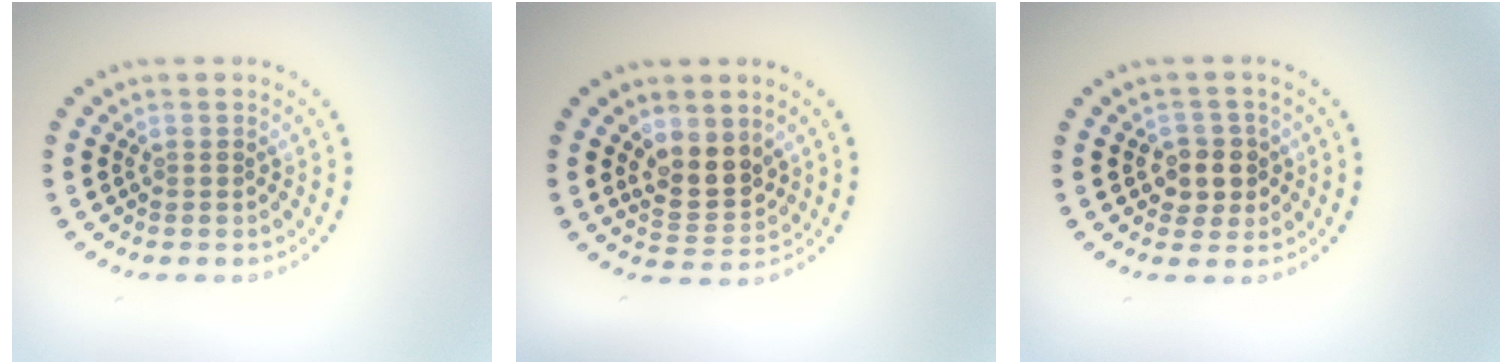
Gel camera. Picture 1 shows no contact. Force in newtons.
{"total": 3.4, "press": 3.1, "slide": 1.4}
{"total": 2.6, "press": 2.4, "slide": 0.9}